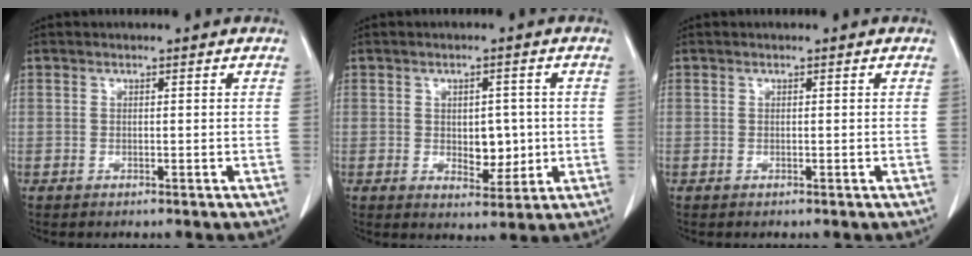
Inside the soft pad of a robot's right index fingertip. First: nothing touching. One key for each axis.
{"total": 5.1, "fx": -0.1, "fy": 3.0, "fz": 4.1, "tx": -0.050, "ty": -0.001, "tz": 0.010}
{"total": 0.0}